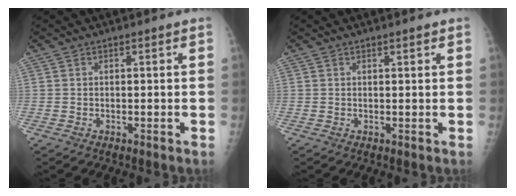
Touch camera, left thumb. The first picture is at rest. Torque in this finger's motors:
{"motor_torque": [-0.19, -0.04, -0.03, 0.07, -0.02]}